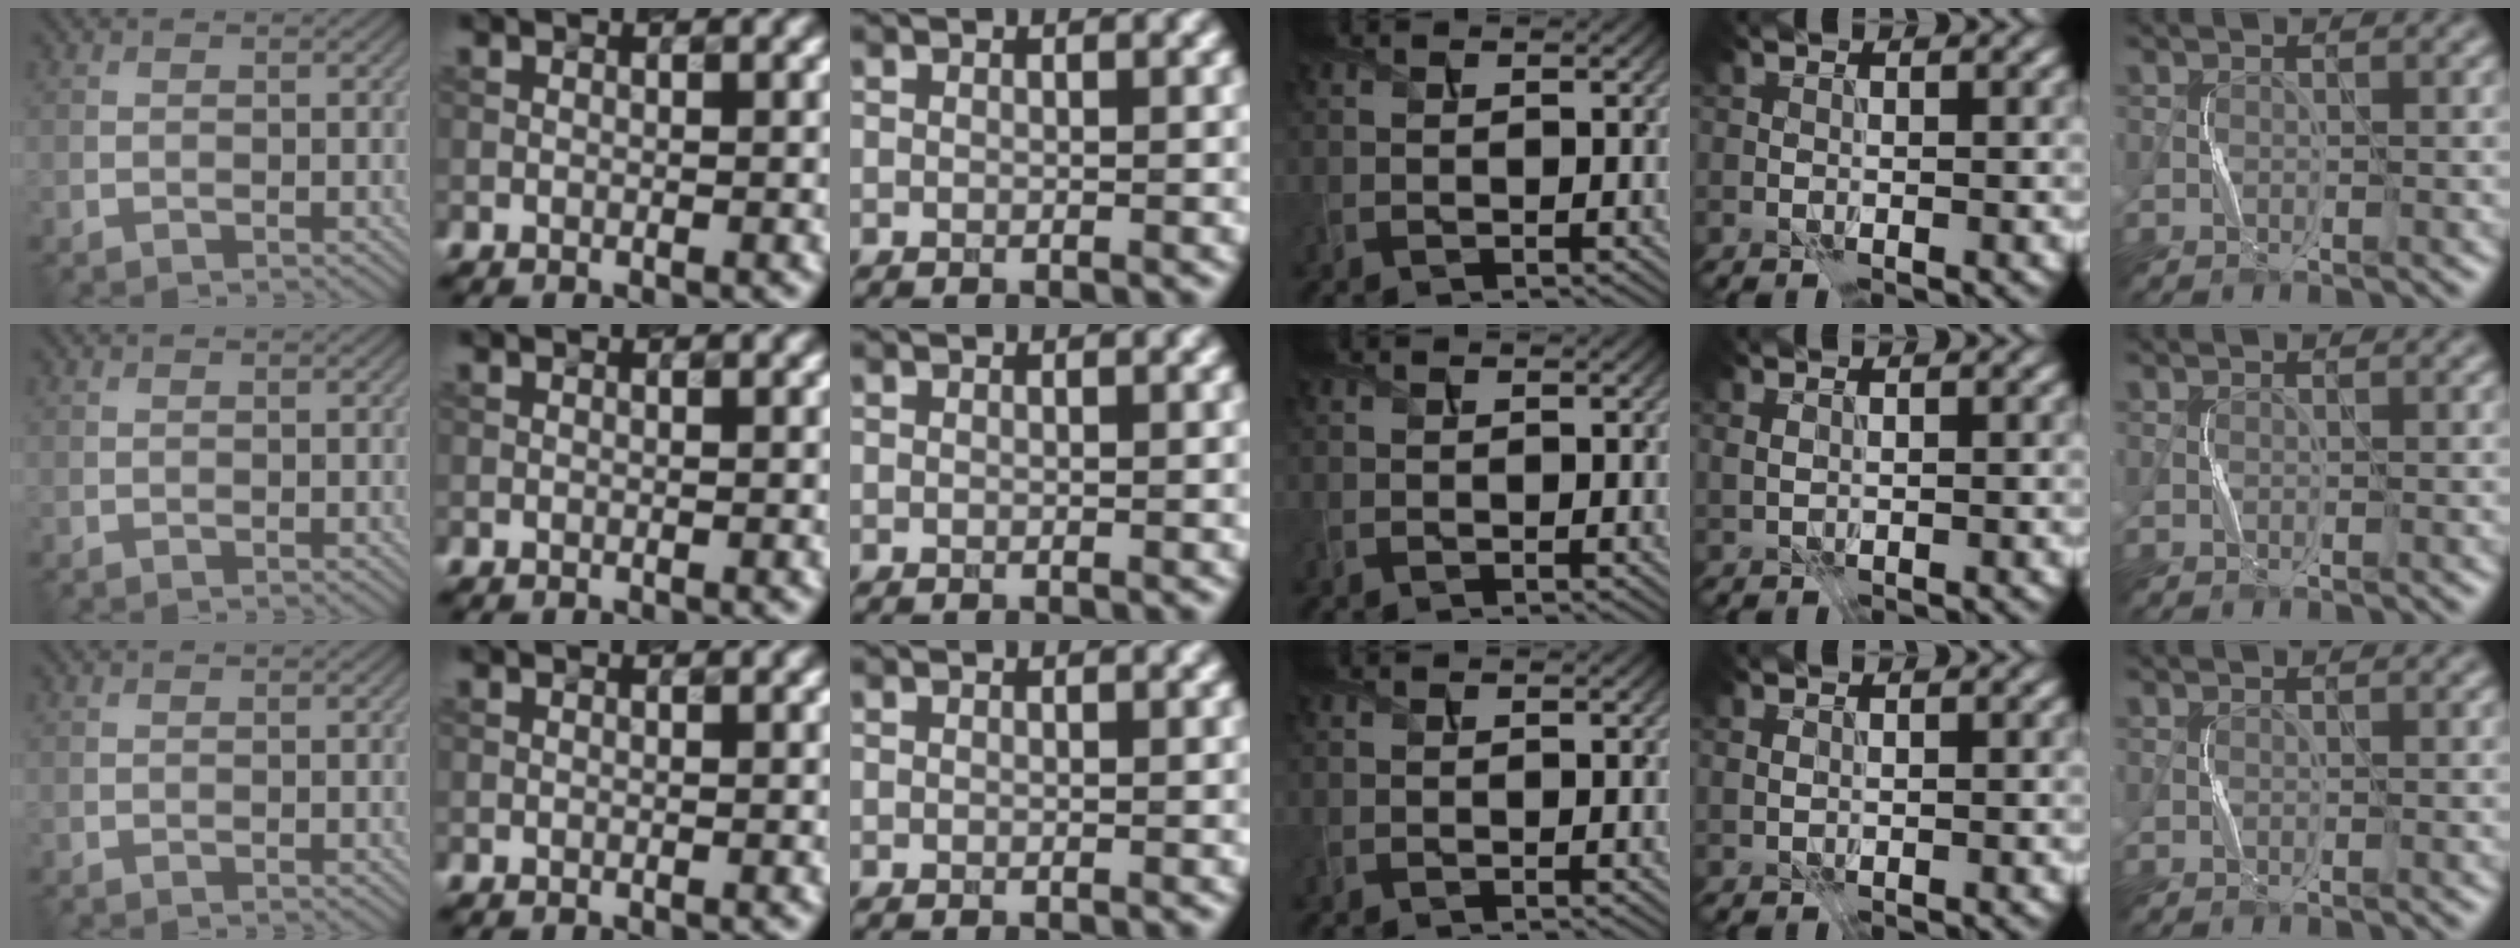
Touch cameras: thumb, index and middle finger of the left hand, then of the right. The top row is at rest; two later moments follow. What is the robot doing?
{"motion": "press", "object": "toy piano key"}